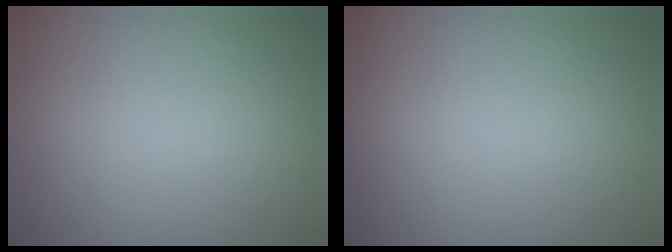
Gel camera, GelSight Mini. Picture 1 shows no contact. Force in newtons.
{"total": 0.0}